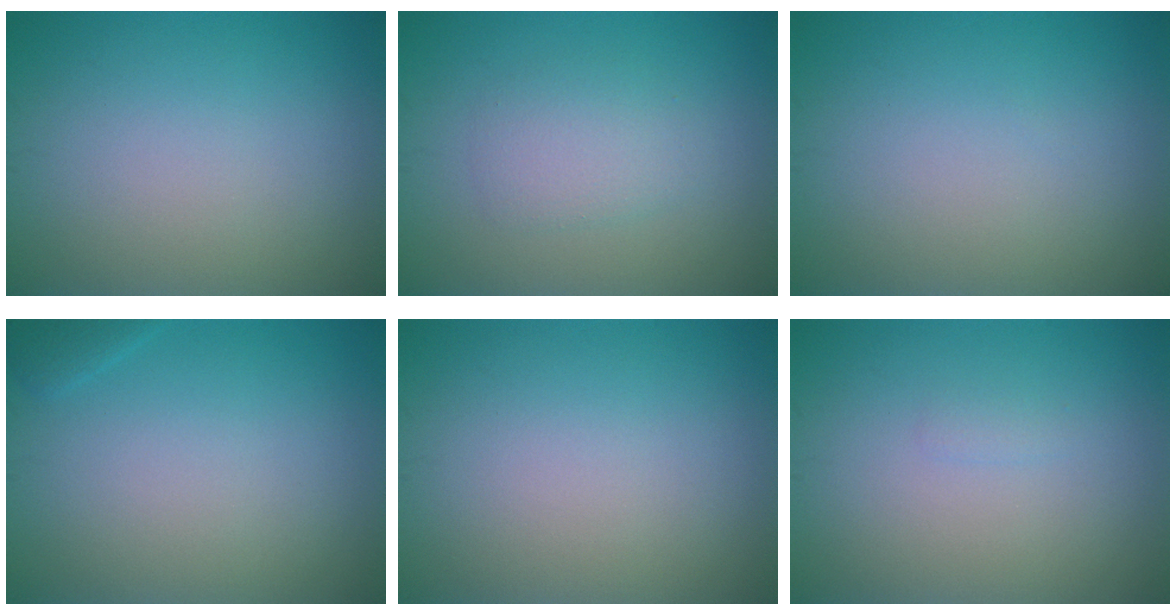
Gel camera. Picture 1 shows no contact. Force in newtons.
{"total": 2.4, "press": 2.4, "slide": 0.2}
{"total": 0.0}
{"total": 0.9, "press": 0.9, "slide": 0.1}
{"total": 0.0}
{"total": 0.5, "press": 0.5, "slide": 0.1}